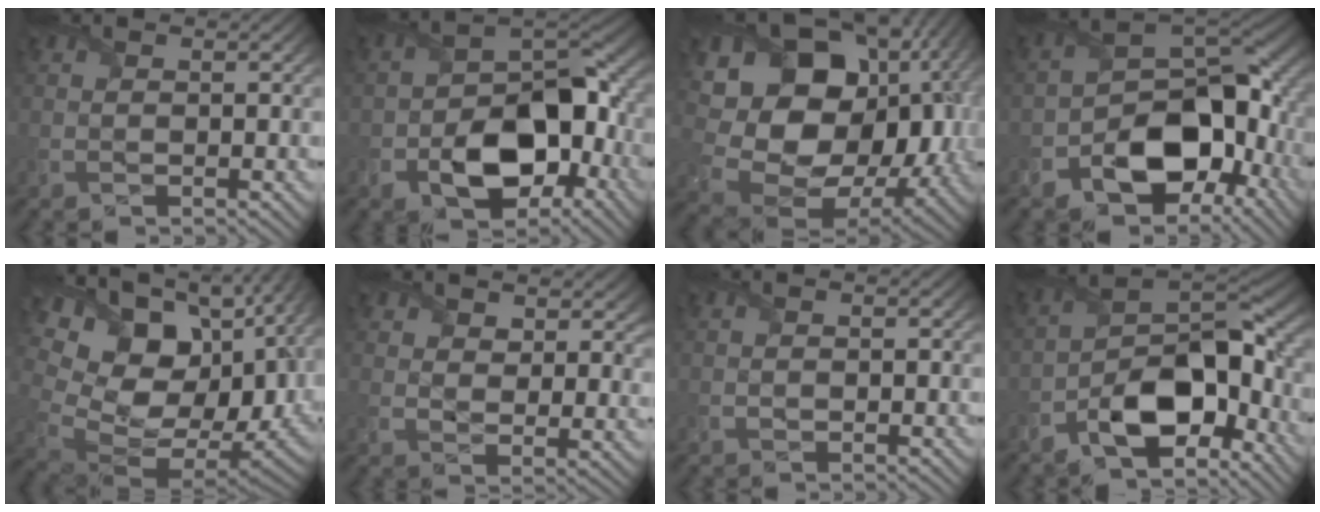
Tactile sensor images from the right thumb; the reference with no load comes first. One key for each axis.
{"total": 11.3, "fx": -4.3, "fy": 6.9, "fz": 7.9, "tx": -0.132, "ty": -0.010, "tz": -0.074}
{"total": 19.4, "fx": 3.2, "fy": 15.3, "fz": 11.4, "tx": -0.259, "ty": -0.026, "tz": 0.090}
{"total": 13.1, "fx": -5.2, "fy": 8.1, "fz": 8.9, "tx": -0.134, "ty": -0.020, "tz": -0.101}
{"total": 20.1, "fx": 4.8, "fy": 13.8, "fz": 13.9, "tx": -0.286, "ty": -0.013, "tz": 0.143}
{"total": 6.3, "fx": 4.2, "fy": 3.7, "fz": 3.0, "tx": -0.072, "ty": -0.004, "tz": 0.073}
{"total": 0.0}
{"total": 10.1, "fx": -5.7, "fy": 4.4, "fz": 7.2, "tx": -0.118, "ty": -0.003, "tz": -0.118}